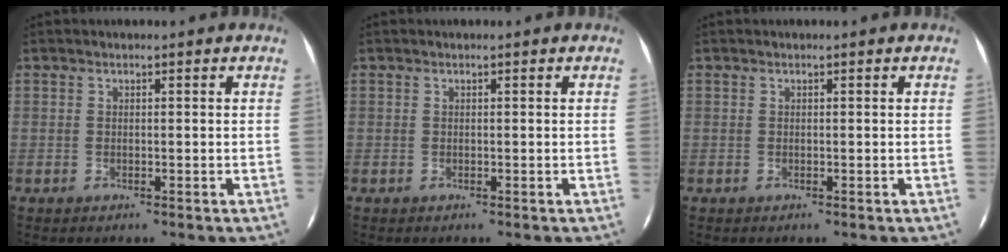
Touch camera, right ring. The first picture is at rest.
{"total": 0.0}
{"total": 0.0}